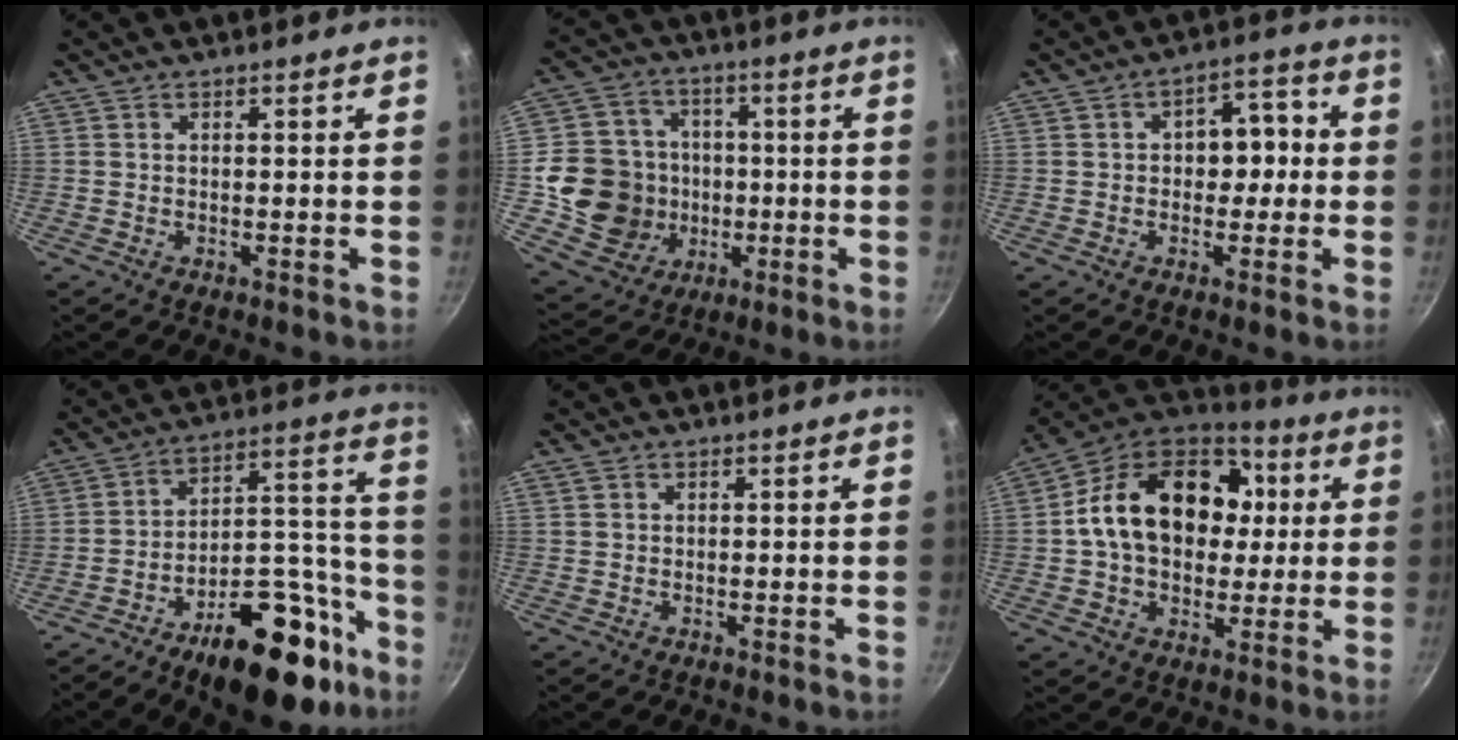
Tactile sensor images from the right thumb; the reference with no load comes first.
{"total": 14.2, "force": [-1.5, 13.2, 5.1], "torque": [-0.070, 0.025, -0.024]}
{"total": 7.5, "force": [0.0, 5.3, 5.4], "torque": [-0.021, 0.023, -0.007]}
{"total": 24.7, "force": [-14.6, 11.6, 16.2], "torque": [-0.172, 0.112, -0.212]}
{"total": 1.1, "force": [0.6, 0.8, 0.5], "torque": [-0.008, 0.002, 0.012]}
{"total": 23.0, "force": [2.9, 16.9, 15.3], "torque": [-0.232, 0.030, 0.037]}